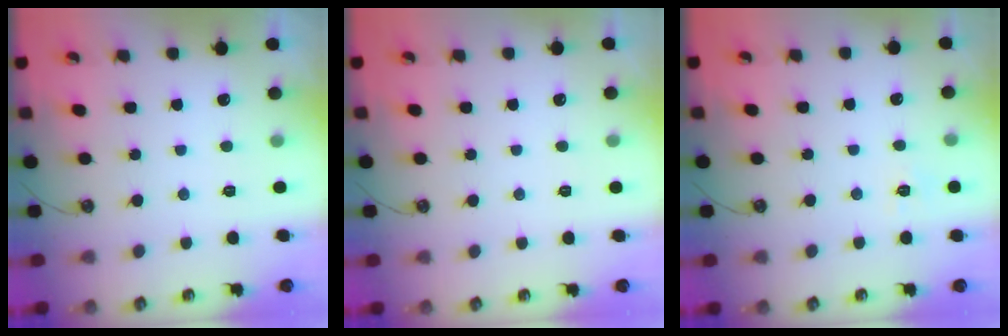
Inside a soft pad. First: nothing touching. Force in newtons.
{"total": 0.0}
{"total": 5.8, "press": 5.7, "slide": 0.8}